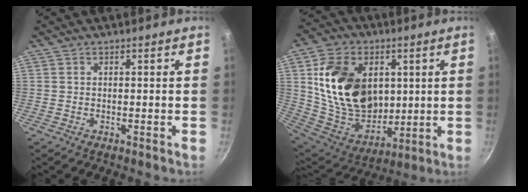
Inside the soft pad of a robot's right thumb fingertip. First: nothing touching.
{"total": 23.1, "force": [5.0, 16.9, 15.0], "torque": [-0.229, -0.020, 0.105]}